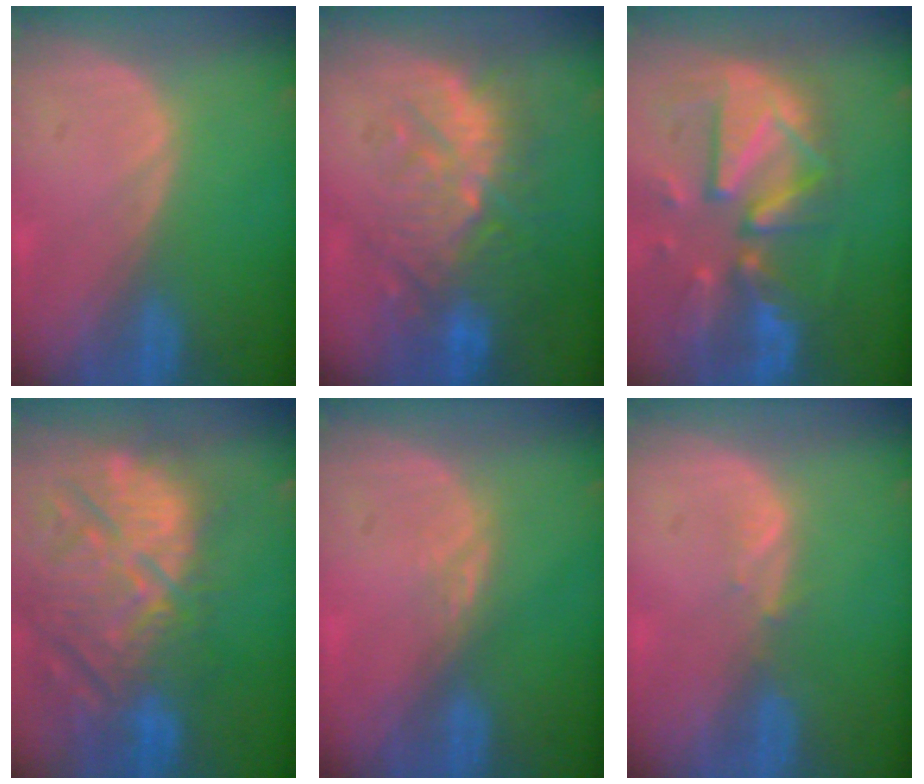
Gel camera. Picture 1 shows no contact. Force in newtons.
{"total": 10.8, "press": 10.0, "slide": 3.9}
{"total": 12.4, "press": 10.8, "slide": 6.1}
{"total": 14.9, "press": 12.9, "slide": 7.4}
{"total": 2.0, "press": 1.5, "slide": 1.3}
{"total": 1.4, "press": 1.2, "slide": 0.6}